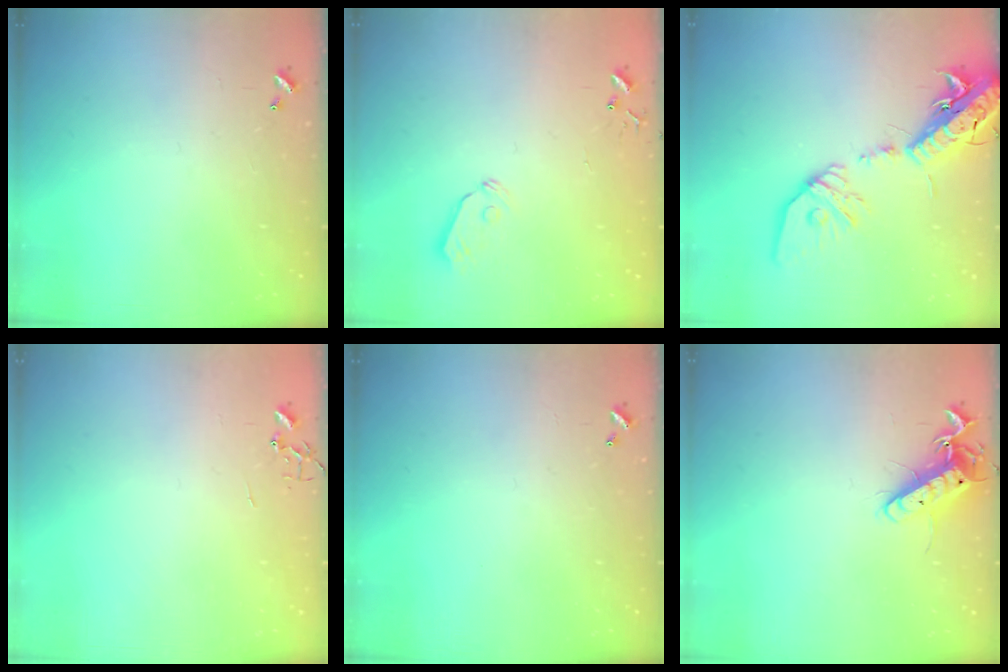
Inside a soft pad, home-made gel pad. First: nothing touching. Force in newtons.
{"total": 6.1, "press": 6.1, "slide": 0.5}
{"total": 21.0, "press": 20.6, "slide": 4.1}
{"total": 0.0}
{"total": 0.0}
{"total": 12.4, "press": 12.4, "slide": 1.1}